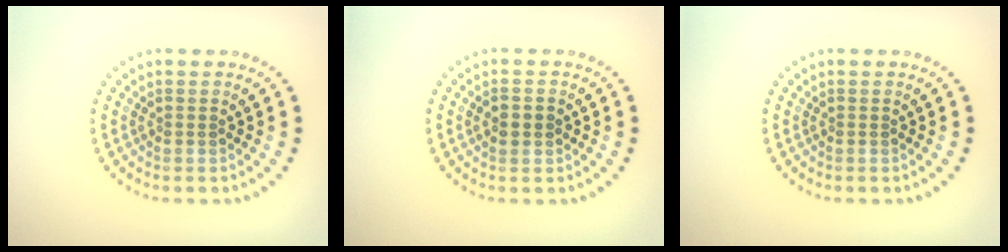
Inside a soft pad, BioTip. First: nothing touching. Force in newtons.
{"total": 1.6, "press": 1.6, "slide": 0.1}
{"total": 0.0}